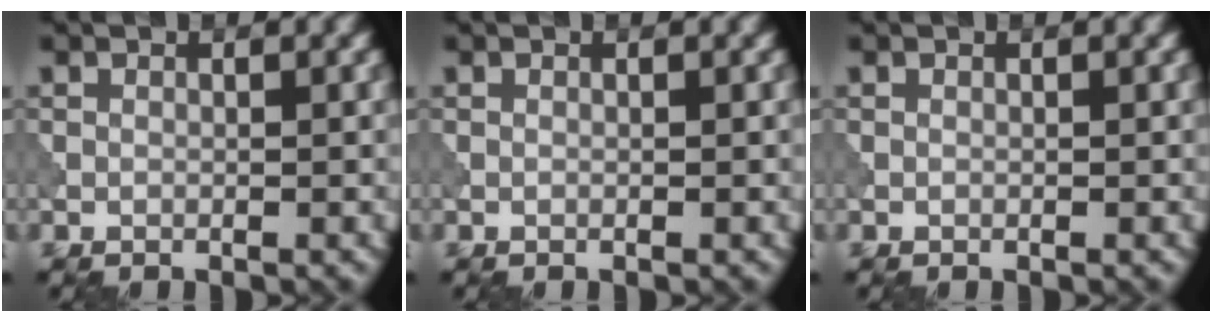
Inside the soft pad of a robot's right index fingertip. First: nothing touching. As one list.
[{"total": 0.0}, {"total": 0.0}]